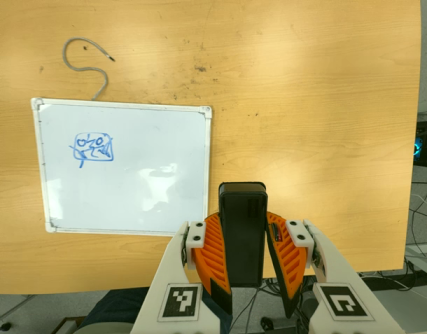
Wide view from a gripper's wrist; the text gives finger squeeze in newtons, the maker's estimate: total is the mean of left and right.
{"total": 9.8, "left": 8.1, "right": 11.6}